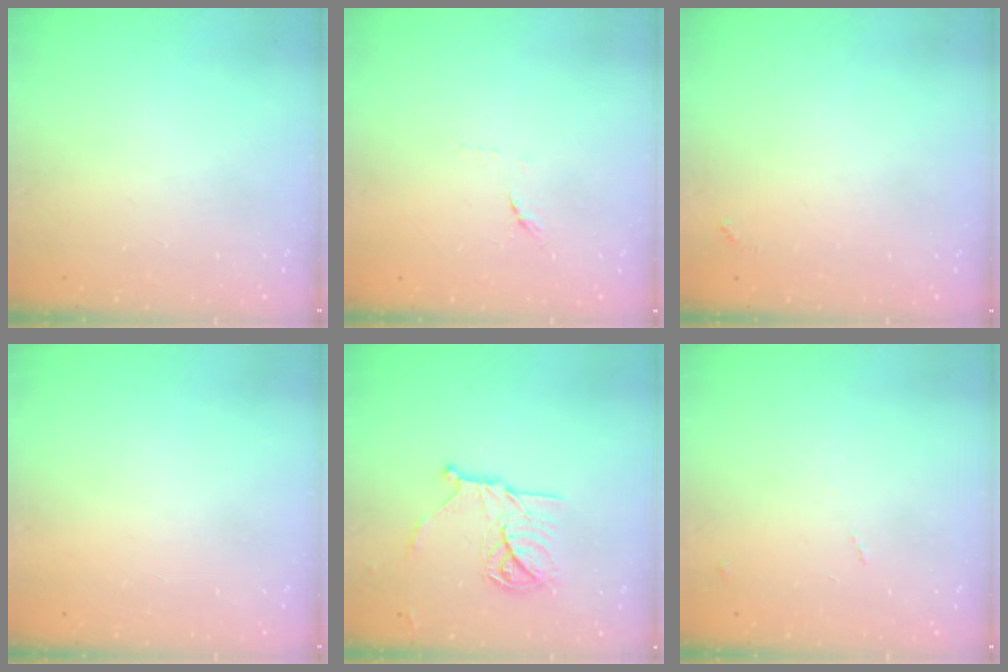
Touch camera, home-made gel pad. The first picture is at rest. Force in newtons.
{"total": 6.2, "press": 6.1, "slide": 0.9}
{"total": 3.5, "press": 3.5, "slide": 0.2}
{"total": 1.5, "press": 1.5, "slide": 0.1}
{"total": 14.3, "press": 14.2, "slide": 0.5}
{"total": 6.8, "press": 6.8, "slide": 0.6}